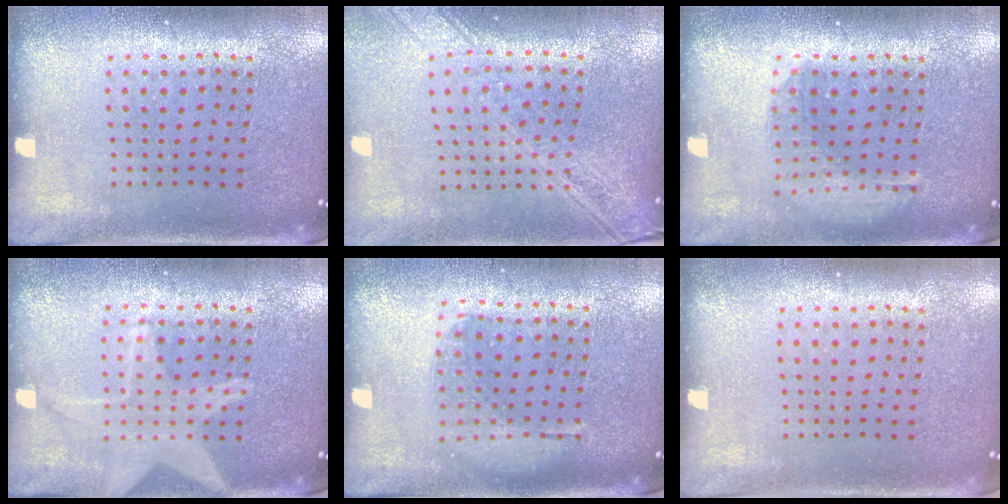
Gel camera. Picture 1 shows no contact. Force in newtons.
{"total": 2.2, "press": 1.9, "slide": 1.2}
{"total": 1.5, "press": 1.3, "slide": 0.7}
{"total": 2.8, "press": 2.8, "slide": 0.3}
{"total": 1.2, "press": 1.1, "slide": 0.5}
{"total": 0.0}